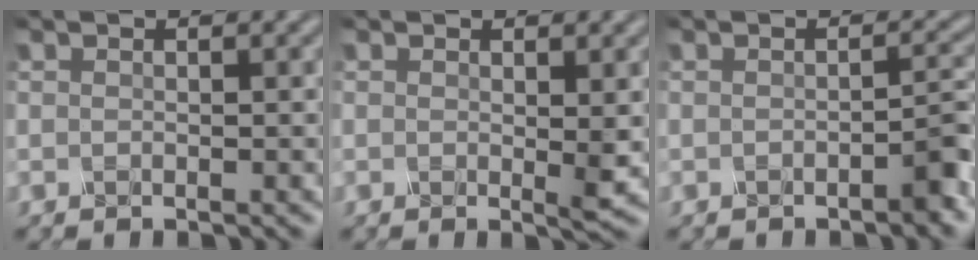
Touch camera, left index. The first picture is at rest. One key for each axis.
{"total": 1.4, "fx": 0.0, "fy": -0.1, "fz": 1.4, "tx": -0.037, "ty": -0.006, "tz": 0.006}
{"total": 2.2, "fx": -1.7, "fy": 0.1, "fz": 1.4, "tx": -0.022, "ty": 0.006, "tz": -0.028}